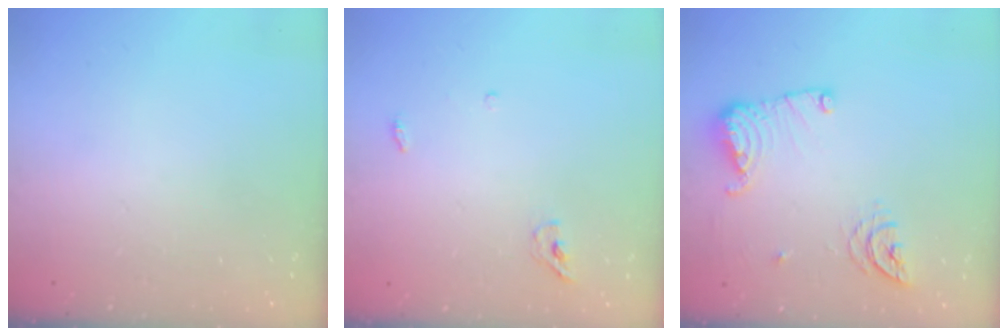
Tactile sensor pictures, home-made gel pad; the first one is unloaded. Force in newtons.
{"total": 3.8, "press": 3.6, "slide": 1.3}
{"total": 12.2, "press": 12.1, "slide": 1.2}